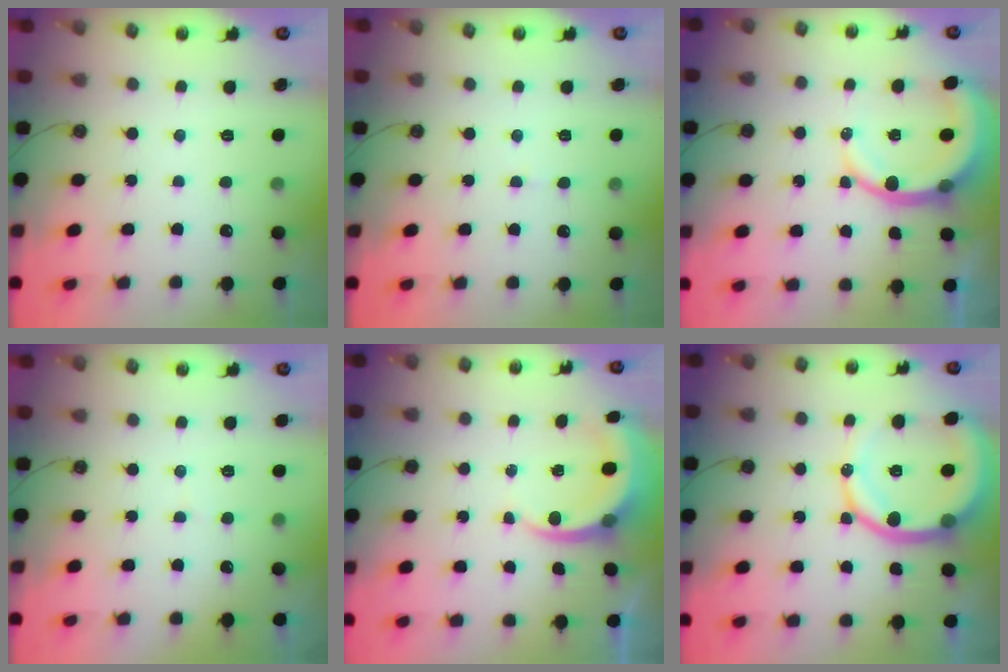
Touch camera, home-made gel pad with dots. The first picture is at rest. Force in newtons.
{"total": 4.2, "press": 4.1, "slide": 0.4}
{"total": 10.1, "press": 10.0, "slide": 1.3}
{"total": 2.6, "press": 2.4, "slide": 0.9}
{"total": 5.4, "press": 5.4, "slide": 0.3}
{"total": 16.8, "press": 16.6, "slide": 2.4}